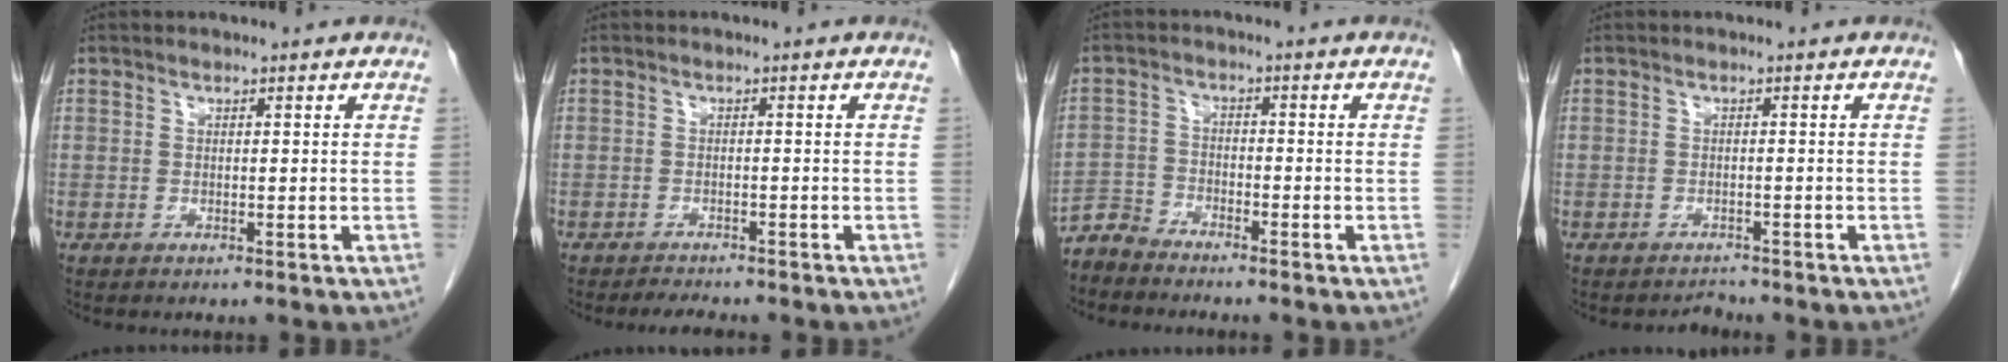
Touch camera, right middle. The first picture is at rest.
{"total": 1.9, "force": [-1.9, 0.0, 0.4], "torque": [-0.014, -0.009, -0.029]}
{"total": 3.5, "force": [-3.5, 0.4, -0.2], "torque": [0.009, -0.012, -0.071]}
{"total": 1.1, "force": [-1.0, 0.0, -0.4], "torque": [0.006, -0.007, -0.015]}